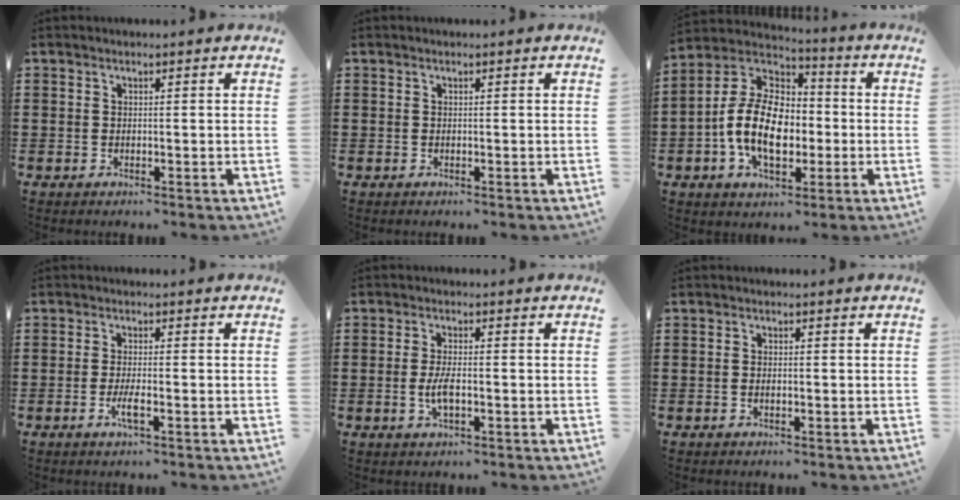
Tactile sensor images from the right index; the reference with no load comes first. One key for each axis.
{"total": 0.0}
{"total": 13.6, "fx": -2.3, "fy": 8.4, "fz": 10.5, "tx": -0.241, "ty": 0.010, "tz": -0.044}
{"total": 2.9, "fx": -1.1, "fy": 0.2, "fz": 2.7, "tx": -0.059, "ty": -0.008, "tz": -0.024}
{"total": 3.6, "fx": -0.7, "fy": 1.1, "fz": 3.4, "tx": -0.074, "ty": -0.005, "tz": -0.016}
{"total": 0.9, "fx": -0.3, "fy": 0.3, "fz": 0.8, "tx": -0.016, "ty": -0.002, "tz": -0.004}